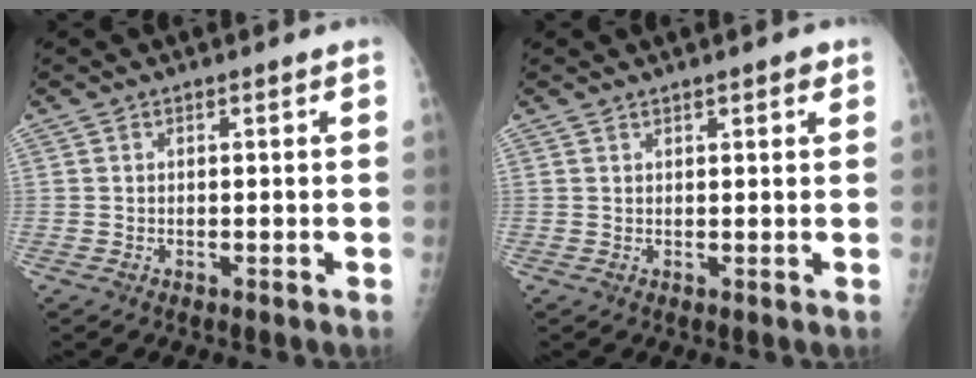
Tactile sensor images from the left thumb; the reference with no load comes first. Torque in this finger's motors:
{"motor_torque": [-0.39, 0.14, 0.10, 0.01, 0.01]}